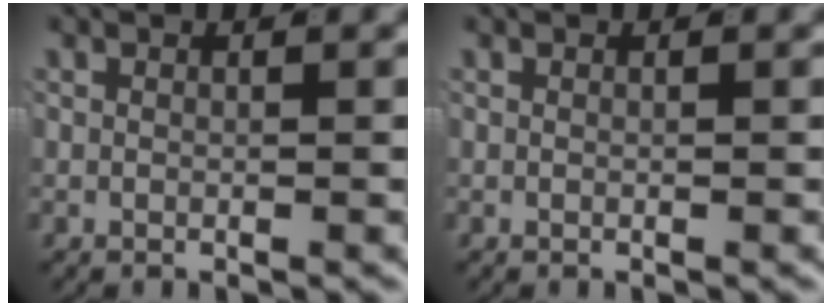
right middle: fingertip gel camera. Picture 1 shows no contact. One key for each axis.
{"total": 0.0}